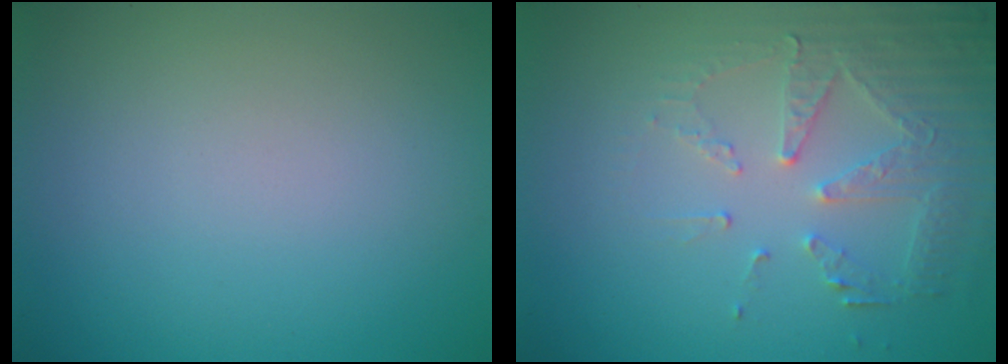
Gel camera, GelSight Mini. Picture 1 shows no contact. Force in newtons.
{"total": 5.2, "press": 3.6, "slide": 3.8}